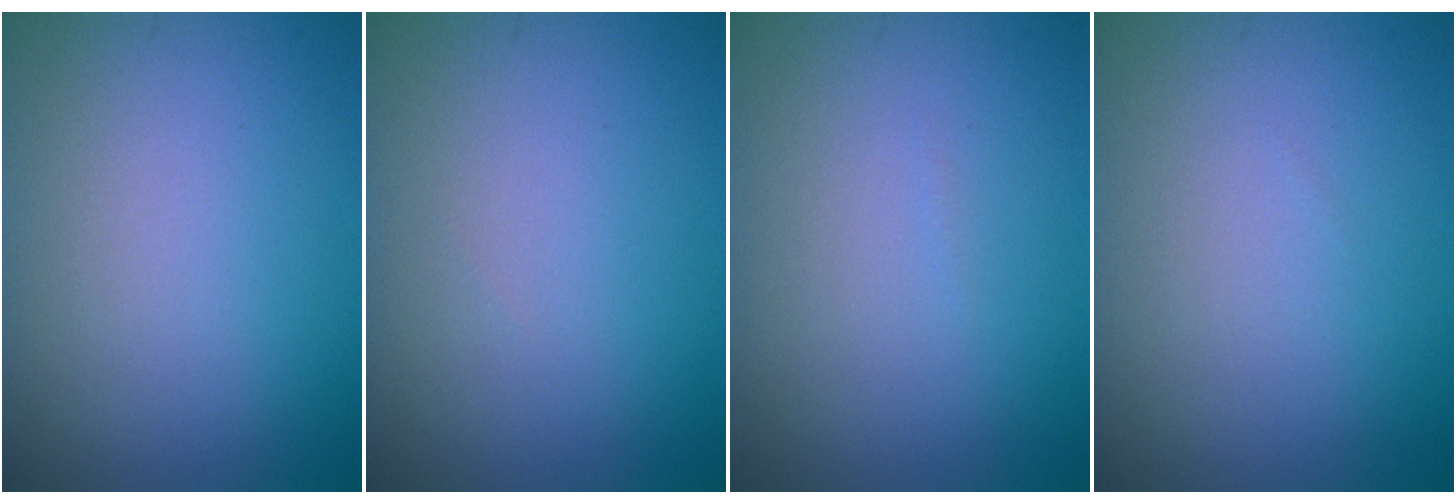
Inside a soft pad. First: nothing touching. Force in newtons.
{"total": 0.0}
{"total": 0.0}
{"total": 0.0}